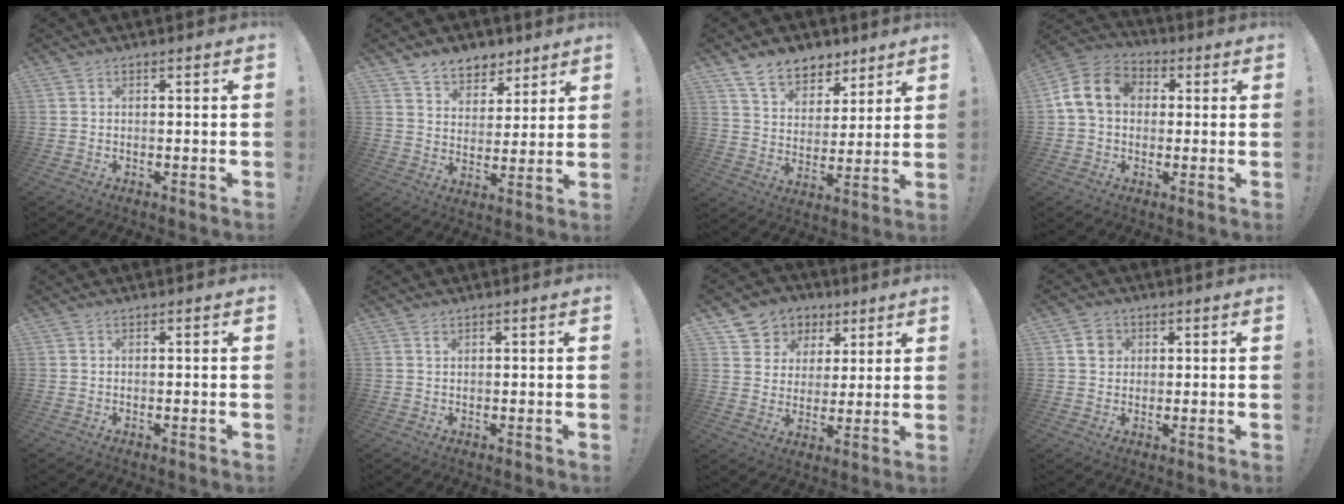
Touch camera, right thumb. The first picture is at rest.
{"total": 8.2, "force": [6.1, 5.3, 1.4], "torque": [-0.018, -0.047, 0.119]}
{"total": 11.2, "force": [8.4, 6.6, 3.3], "torque": [-0.063, -0.057, 0.163]}
{"total": 12.8, "force": [2.4, 10.0, 7.7], "torque": [-0.136, 0.014, 0.050]}
{"total": 0.0}
{"total": 0.6, "force": [0.4, 0.2, 0.4], "torque": [-0.005, -0.001, 0.007]}
{"total": 8.4, "force": [3.5, 7.5, 1.4], "torque": [-0.021, -0.025, 0.073]}
{"total": 4.9, "force": [1.7, 4.3, 1.6], "torque": [-0.009, -0.004, 0.029]}